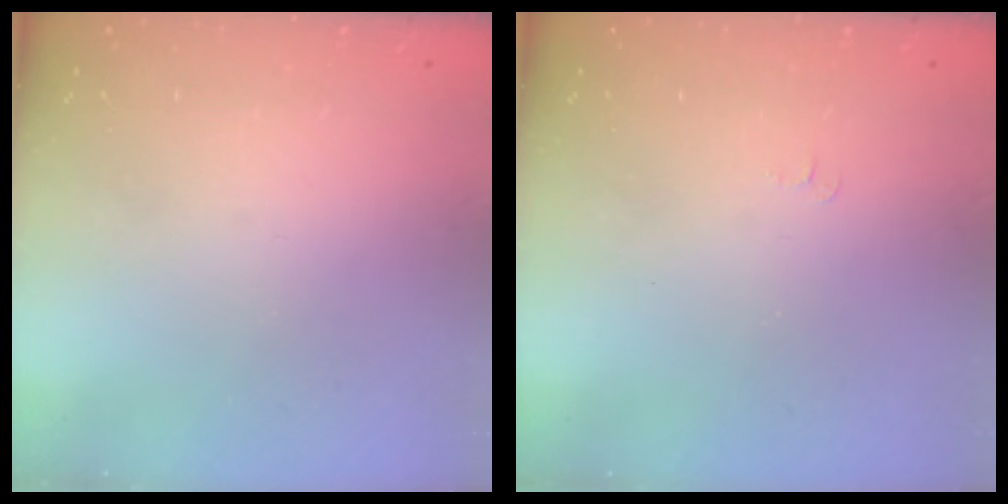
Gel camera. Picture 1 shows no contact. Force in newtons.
{"total": 3.6, "press": 3.6, "slide": 0.4}